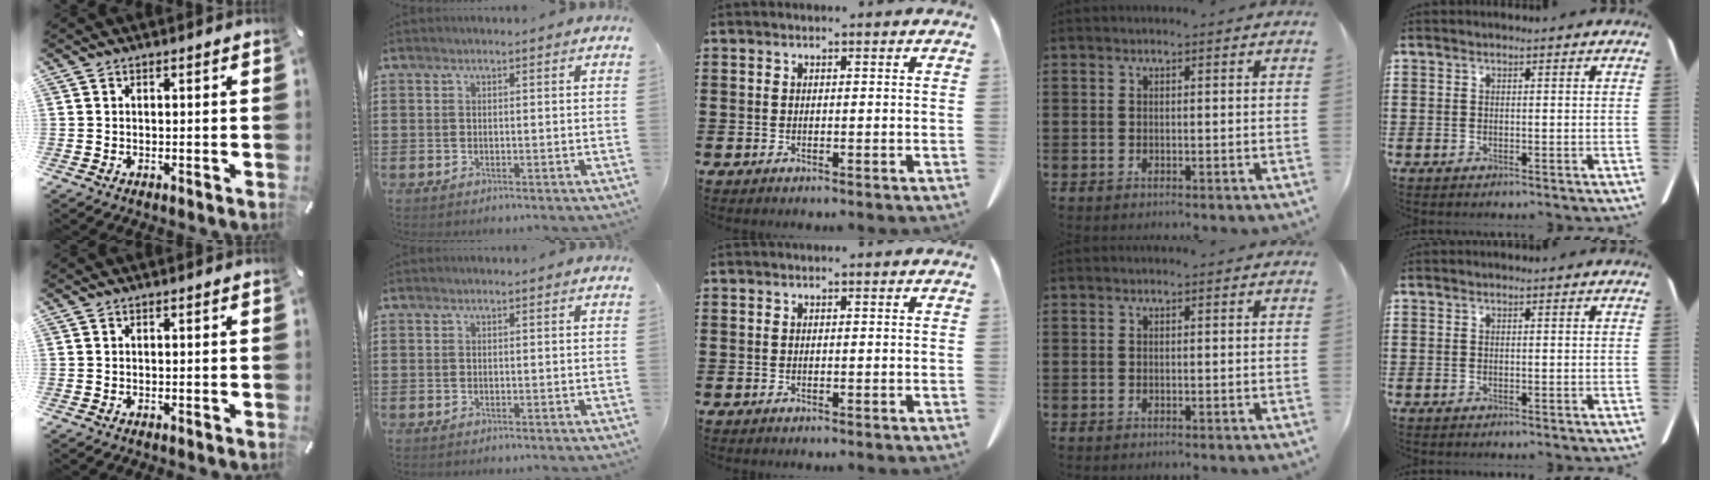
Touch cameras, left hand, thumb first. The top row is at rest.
{}